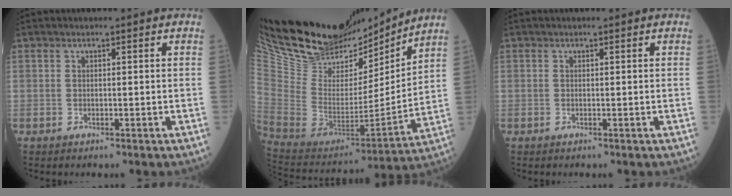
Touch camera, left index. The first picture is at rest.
{"total": 23.8, "force": [21.0, 6.7, 8.9], "torque": [-0.168, -0.024, 0.363]}
{"total": 0.0}